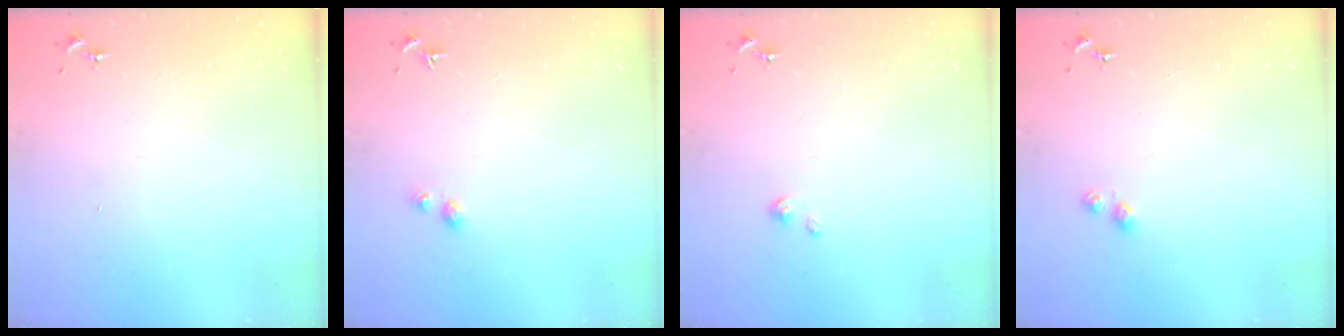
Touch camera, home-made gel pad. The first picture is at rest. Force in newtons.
{"total": 2.9, "press": 2.9, "slide": 0.5}
{"total": 2.9, "press": 2.9, "slide": 0.2}
{"total": 4.9, "press": 4.8, "slide": 0.8}